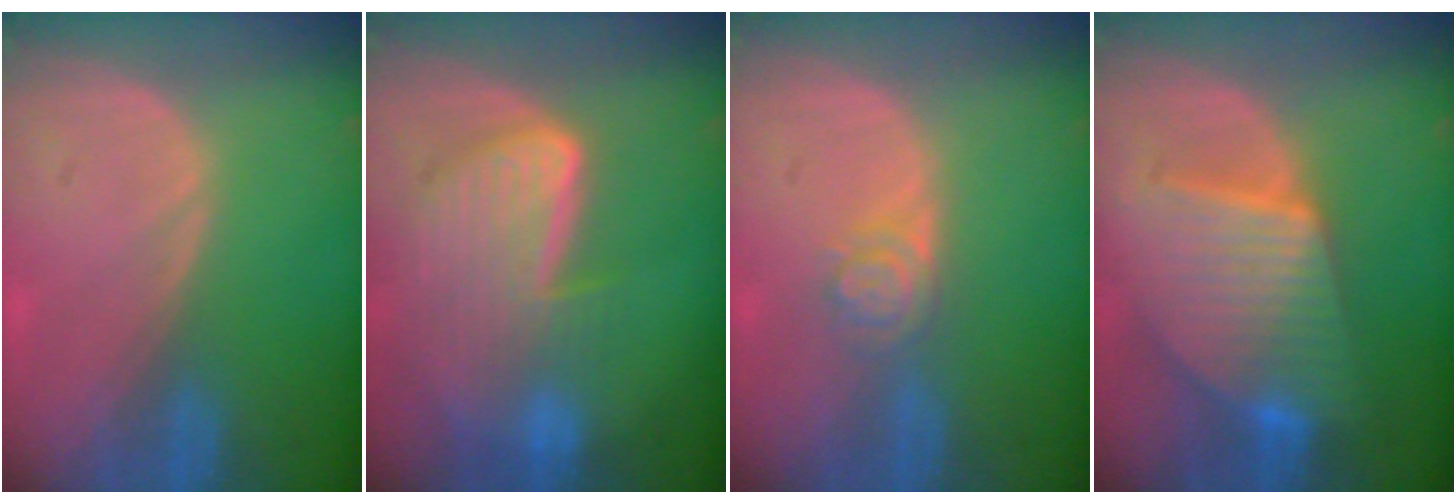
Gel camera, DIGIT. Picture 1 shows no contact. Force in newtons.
{"total": 9.1, "press": 7.9, "slide": 4.3}
{"total": 3.9, "press": 3.4, "slide": 1.9}
{"total": 10.0, "press": 10.0, "slide": 0.8}